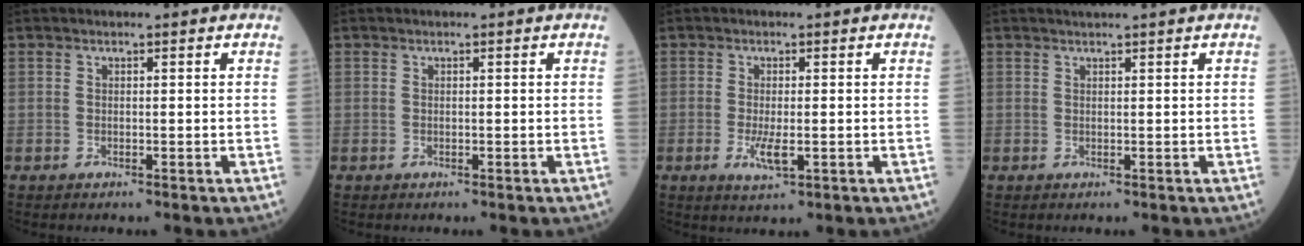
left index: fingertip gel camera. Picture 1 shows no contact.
{"total": 0.0}
{"total": 3.3, "force": [-0.9, 0.9, 3.1], "torque": [-0.068, -0.007, -0.012]}
{"total": 1.6, "force": [1.4, -0.4, 0.6], "torque": [-0.005, 0.011, 0.030]}